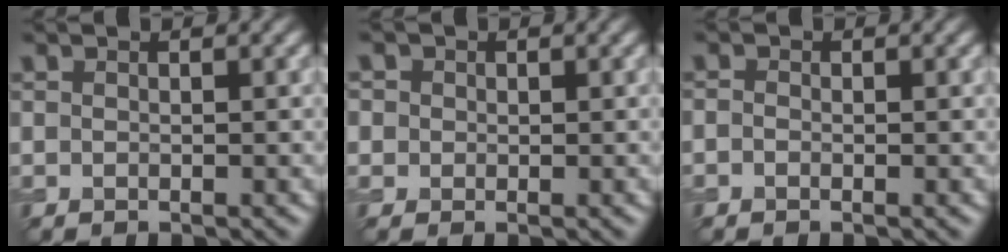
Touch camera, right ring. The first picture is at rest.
{"total": 3.1, "force": [1.3, 2.6, 1.2], "torque": [-0.016, 0.013, 0.006]}
{"total": 0.5, "force": [-0.3, 0.4, 0.2], "torque": [-0.002, -0.003, -0.008]}